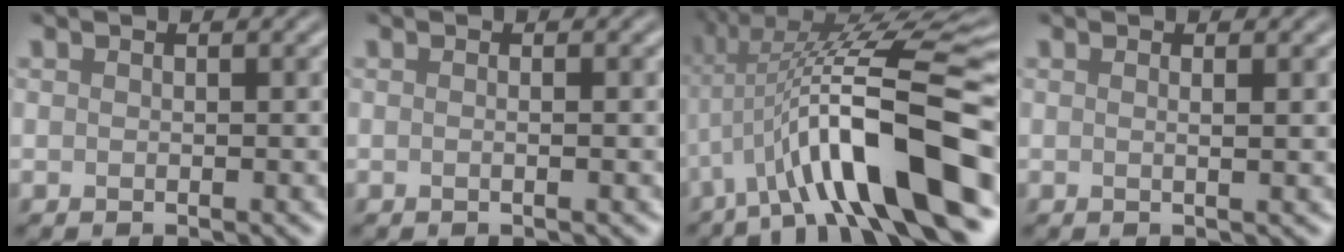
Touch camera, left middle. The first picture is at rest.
{"total": 1.3, "force": [0.2, 0.7, 1.1], "torque": [0.002, -0.010, -0.014]}
{"total": 13.5, "force": [-2.8, 3.6, 12.8], "torque": [-0.211, 0.026, -0.046]}
{"total": 1.5, "force": [0.3, 0.5, 1.3], "torque": [-0.016, 0.005, -0.008]}